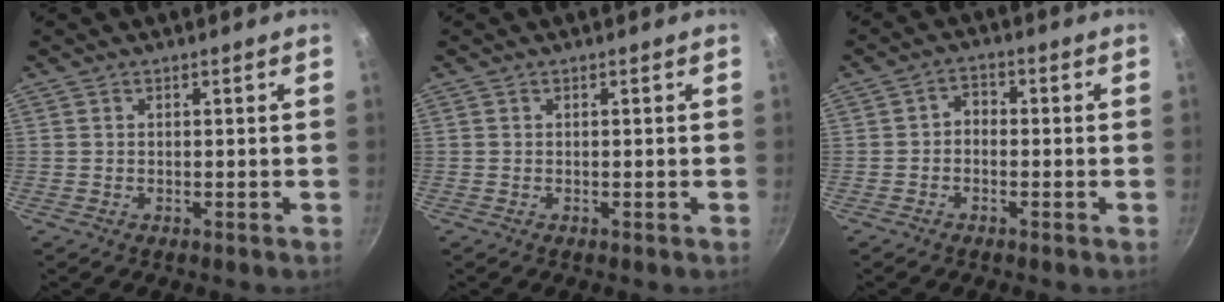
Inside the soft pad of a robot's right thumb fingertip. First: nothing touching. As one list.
[{"total": 0.0}, {"total": 2.5, "force": [-0.9, 1.9, 1.4], "torque": [-0.018, 0.015, -0.022]}]